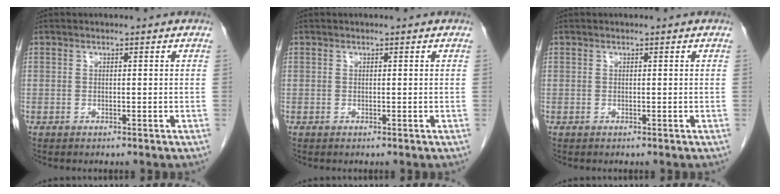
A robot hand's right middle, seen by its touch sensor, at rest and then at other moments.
{"total": 0.0}
{"total": 0.0}